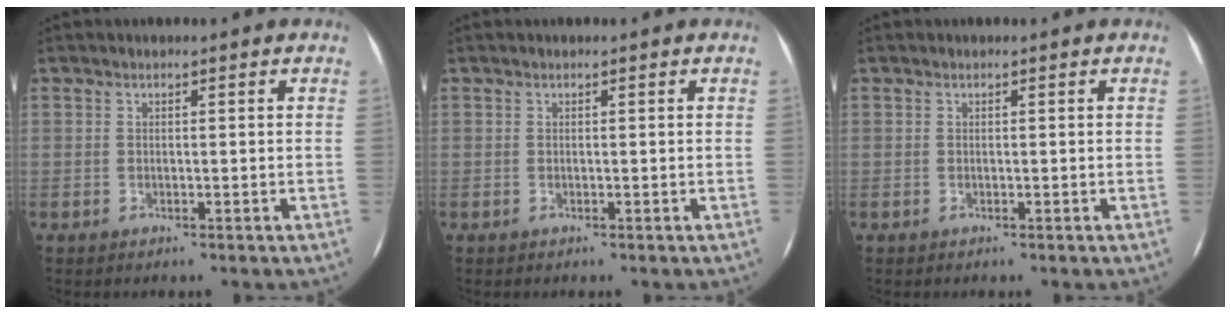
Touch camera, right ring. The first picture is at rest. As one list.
[{"total": 0.0}, {"total": 0.0}]